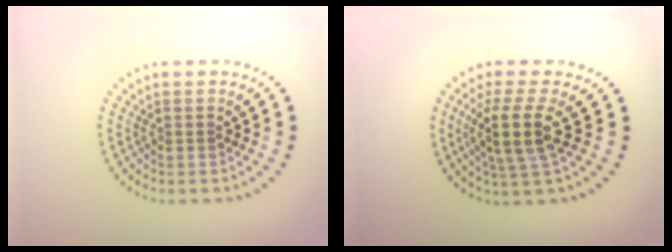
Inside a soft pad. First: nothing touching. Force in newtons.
{"total": 4.0, "press": 3.4, "slide": 2.2}